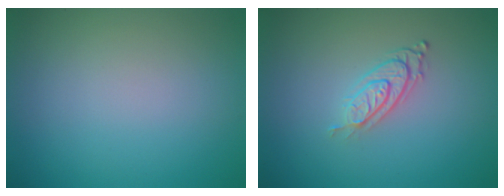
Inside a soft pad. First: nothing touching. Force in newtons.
{"total": 2.9, "press": 1.9, "slide": 2.2}